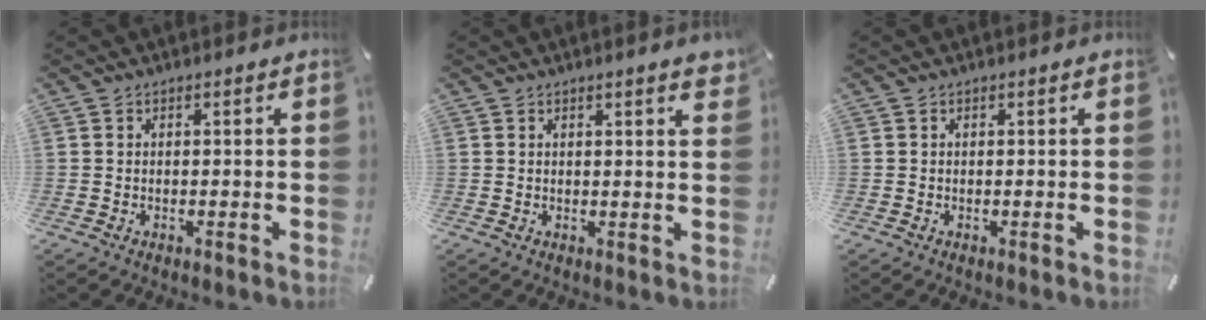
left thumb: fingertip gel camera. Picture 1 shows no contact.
{"total": 2.5, "force": [1.4, 0.2, 2.0], "torque": [-0.041, 0.001, 0.025]}
{"total": 0.0}